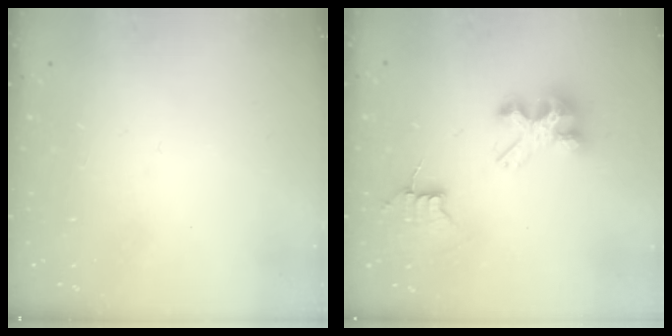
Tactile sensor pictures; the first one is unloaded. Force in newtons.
{"total": 7.3, "press": 7.3, "slide": 0.6}